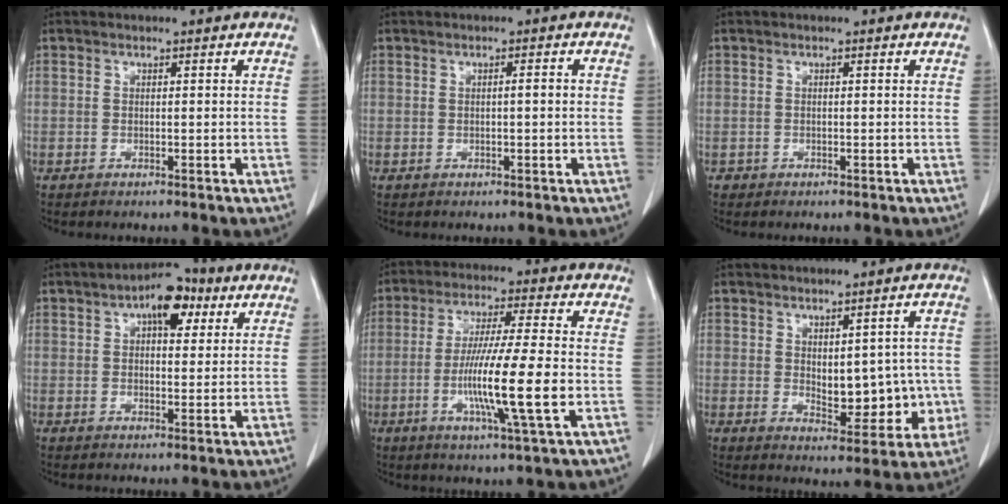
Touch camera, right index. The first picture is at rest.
{"total": 1.7, "force": [0.0, 0.4, 1.6], "torque": [-0.031, 0.005, 0.003]}
{"total": 0.8, "force": [-0.3, 0.8, 0.0], "torque": [0.001, 0.005, -0.004]}
{"total": 8.0, "force": [3.5, 3.8, 6.1], "torque": [-0.094, 0.023, 0.052]}
{"total": 13.2, "force": [-3.0, -0.1, 12.9], "torque": [-0.238, -0.014, -0.058]}
{"total": 9.7, "force": [-0.3, 5.2, 8.2], "torque": [-0.096, 0.013, 0.015]}